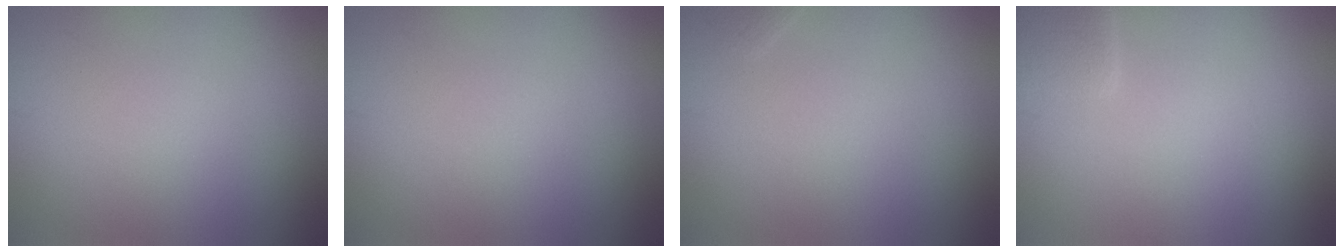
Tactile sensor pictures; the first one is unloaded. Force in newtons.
{"total": 0.0}
{"total": 0.6, "press": 0.6, "slide": 0.1}
{"total": 2.4, "press": 2.4, "slide": 0.3}